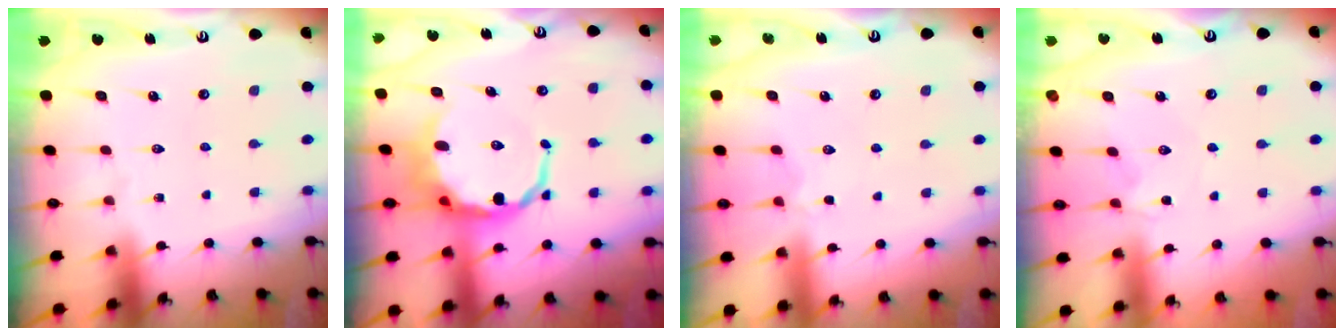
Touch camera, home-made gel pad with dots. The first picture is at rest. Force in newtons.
{"total": 11.2, "press": 10.8, "slide": 2.8}
{"total": 2.2, "press": 2.2, "slide": 0.5}
{"total": 1.8, "press": 1.7, "slide": 0.4}